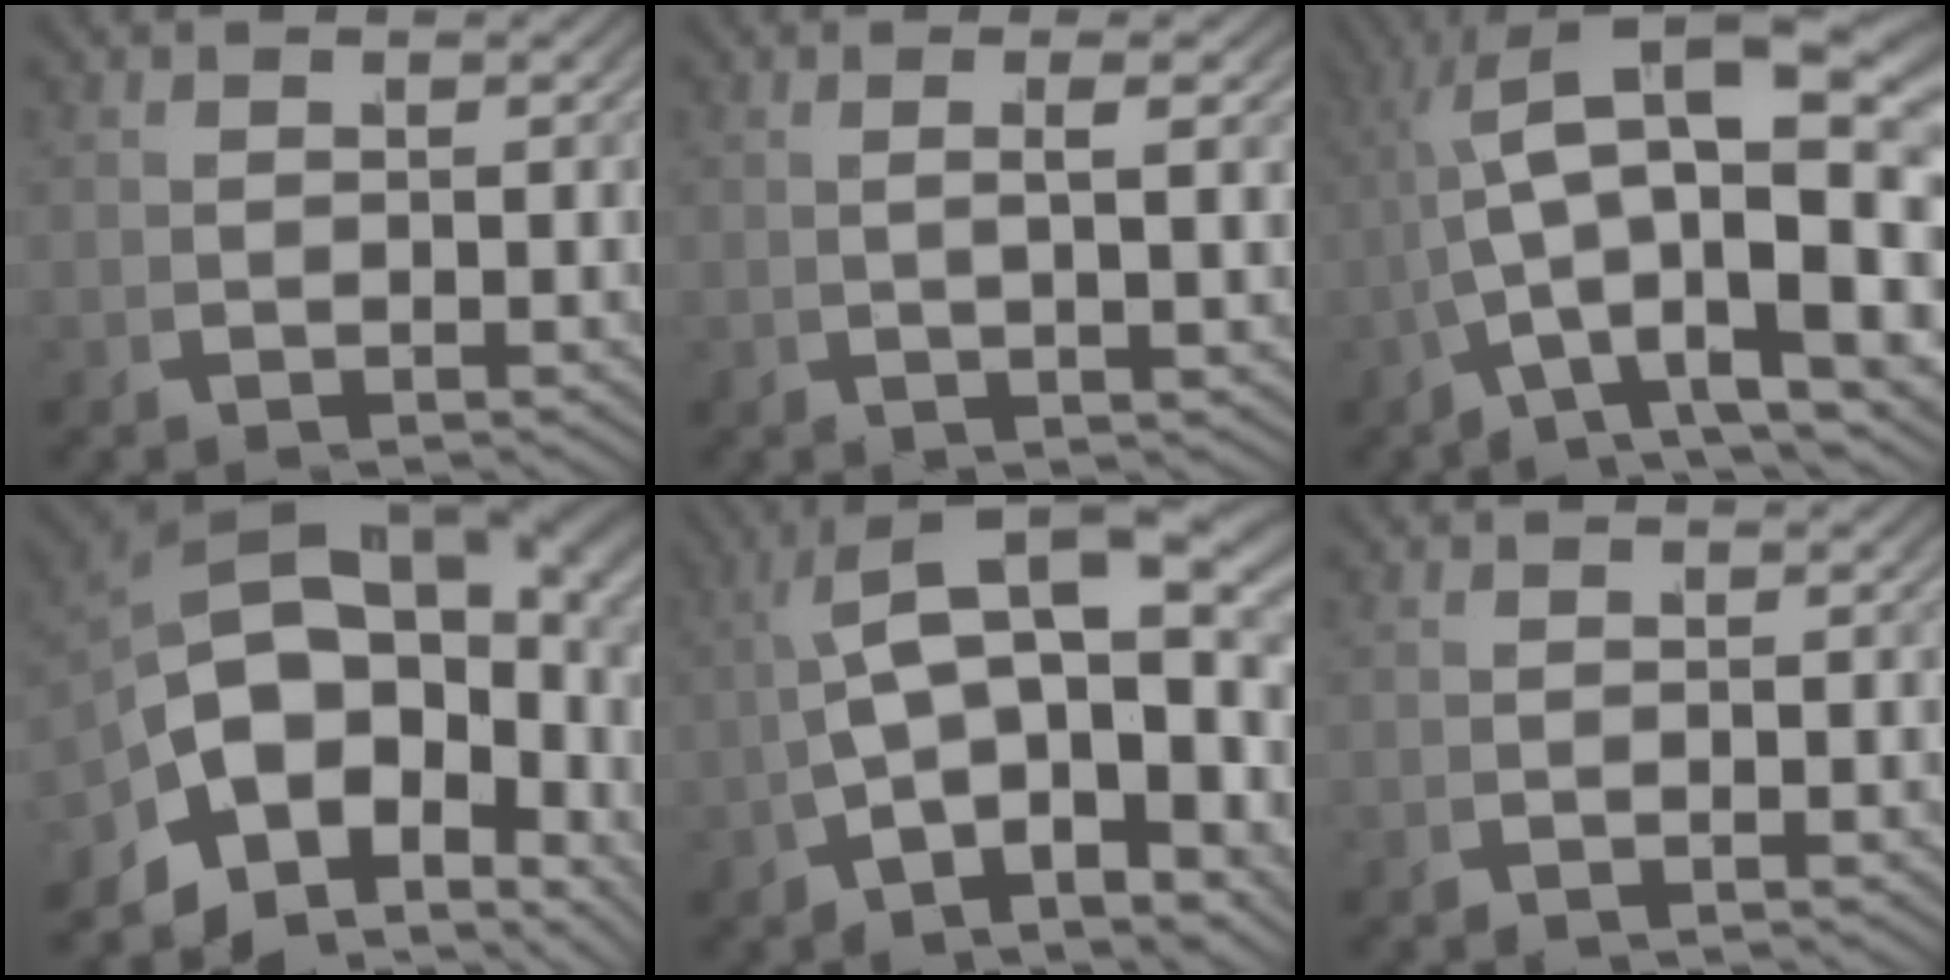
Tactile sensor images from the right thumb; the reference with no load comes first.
{"total": 2.9, "force": [0.9, 0.1, 2.8], "torque": [-0.052, 0.012, 0.012]}
{"total": 14.0, "force": [2.5, 6.8, 11.9], "torque": [-0.203, -0.016, 0.055]}
{"total": 19.2, "force": [0.2, 13.3, 13.8], "torque": [-0.261, -0.024, 0.003]}
{"total": 13.9, "force": [0.7, 7.9, 11.4], "torque": [-0.209, -0.024, 0.019]}
{"total": 0.0}